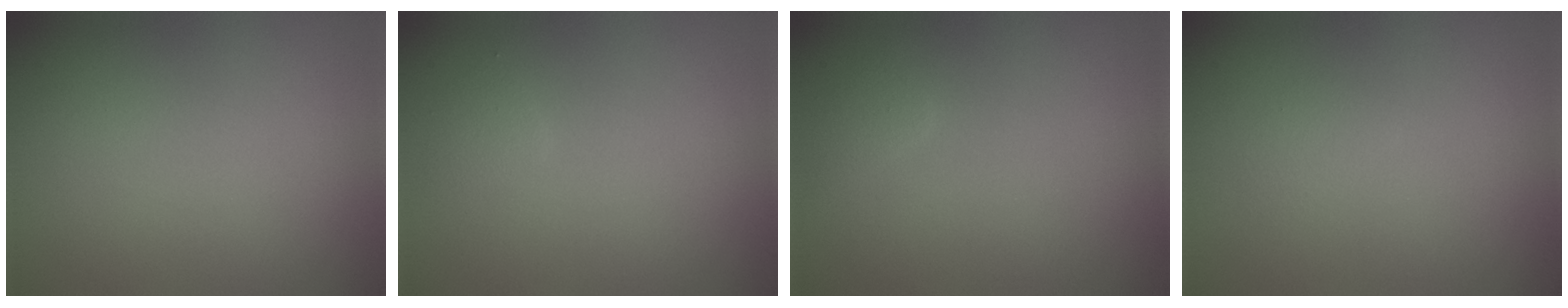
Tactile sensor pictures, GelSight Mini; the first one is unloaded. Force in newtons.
{"total": 0.7, "press": 0.7, "slide": 0.0}
{"total": 0.8, "press": 0.8, "slide": 0.1}
{"total": 0.8, "press": 0.8, "slide": 0.0}